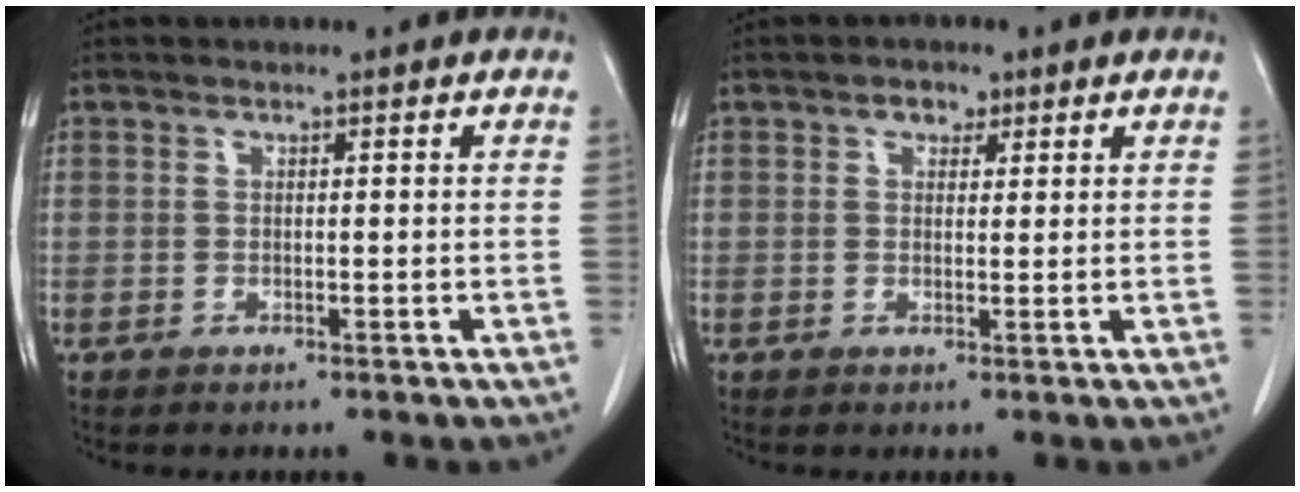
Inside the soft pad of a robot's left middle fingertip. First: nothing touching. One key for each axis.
{"total": 1.9, "fx": 1.1, "fy": 1.3, "fz": 0.9, "tx": -0.014, "ty": 0.003, "tz": 0.016}